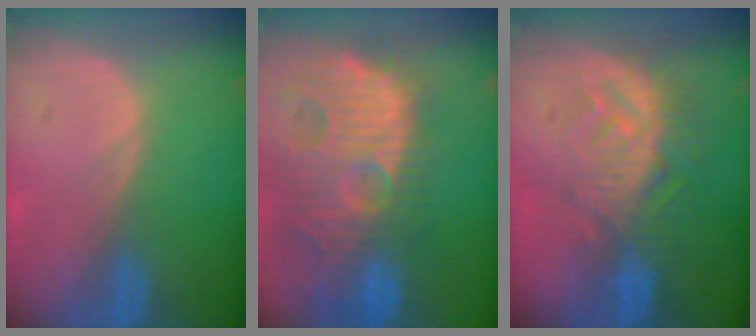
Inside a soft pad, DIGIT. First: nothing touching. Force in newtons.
{"total": 14.6, "press": 12.6, "slide": 7.3}
{"total": 9.3, "press": 8.1, "slide": 4.6}